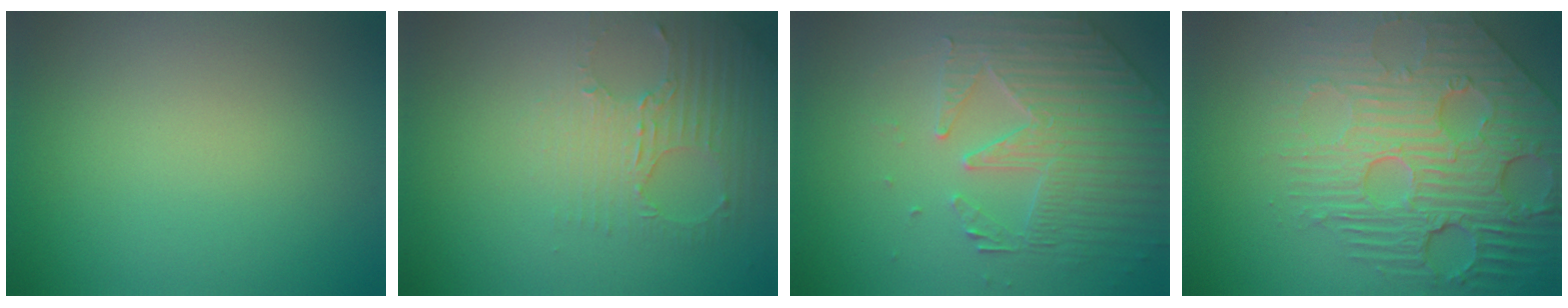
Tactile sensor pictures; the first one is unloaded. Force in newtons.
{"total": 2.8, "press": 2.5, "slide": 1.3}
{"total": 4.4, "press": 3.8, "slide": 2.2}
{"total": 8.4, "press": 5.9, "slide": 5.9}